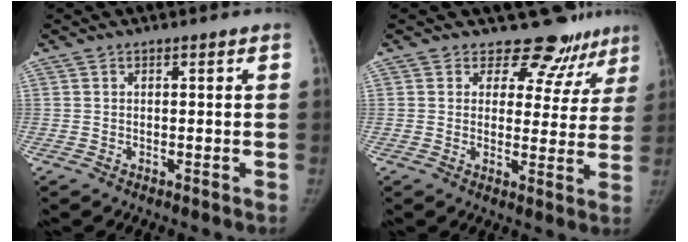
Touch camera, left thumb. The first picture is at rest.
{"total": 10.8, "force": [9.2, 5.7, 0.5], "torque": [0.049, -0.057, 0.088]}